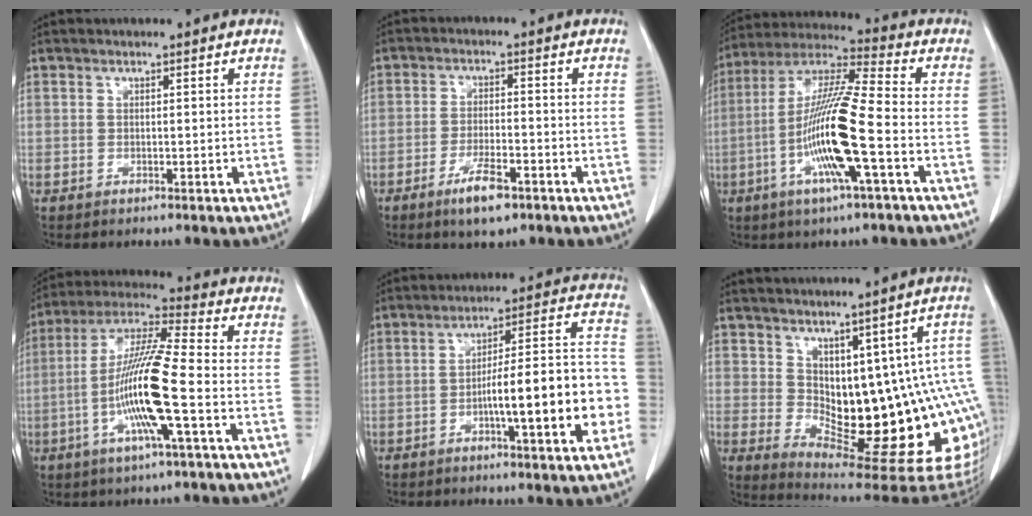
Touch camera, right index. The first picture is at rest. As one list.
[{"total": 6.2, "force": [-3.8, 1.5, 4.7], "torque": [-0.088, -0.006, -0.062]}, {"total": 15.3, "force": [-4.2, 0.4, 14.7], "torque": [-0.293, -0.005, -0.086]}, {"total": 14.1, "force": [-3.6, 0.2, 13.6], "torque": [-0.271, -0.003, -0.075]}, {"total": 15.6, "force": [-4.3, 1.7, 14.9], "torque": [-0.209, 0.022, -0.060]}, {"total": 16.5, "force": [-1.0, 7.0, 14.8], "torque": [-0.141, 0.010, 0.007]}]